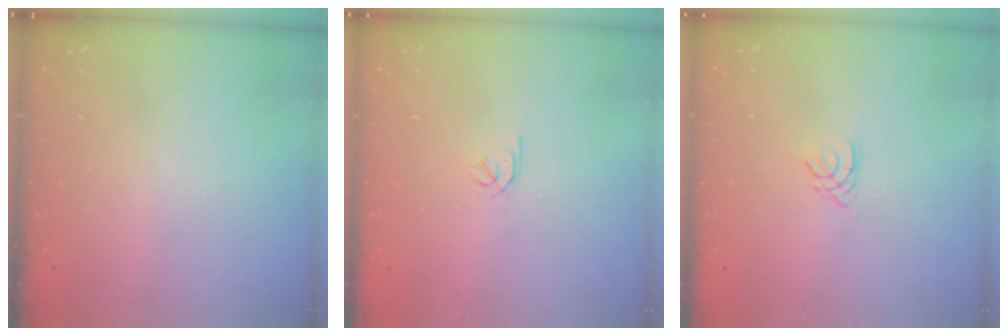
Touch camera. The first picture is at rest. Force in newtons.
{"total": 1.5, "press": 1.4, "slide": 0.5}
{"total": 2.7, "press": 2.7, "slide": 0.5}